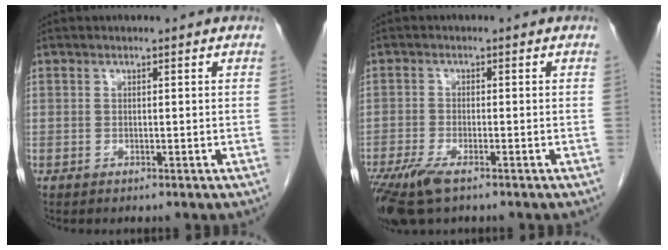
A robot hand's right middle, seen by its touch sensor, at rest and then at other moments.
{"total": 7.1, "force": [-4.7, 1.9, 5.0], "torque": [-0.098, -0.019, -0.083]}